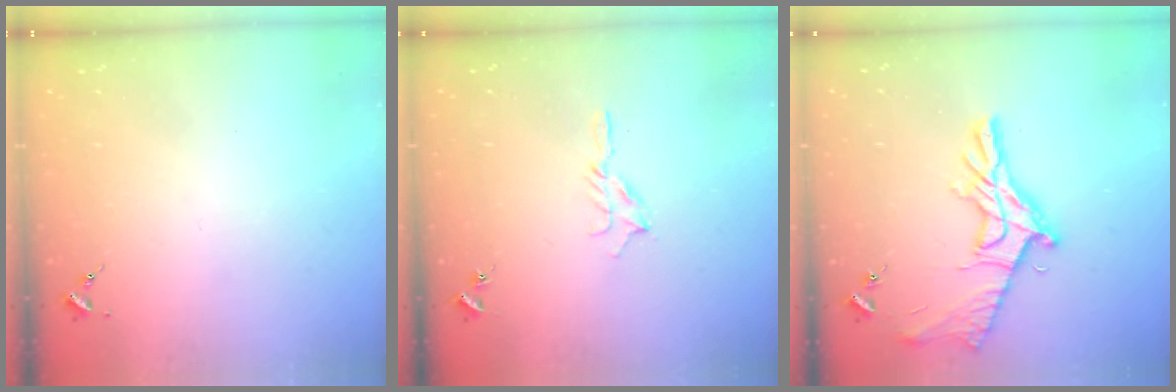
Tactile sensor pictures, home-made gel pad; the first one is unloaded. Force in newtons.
{"total": 5.8, "press": 5.7, "slide": 0.8}
{"total": 14.6, "press": 14.6, "slide": 0.4}